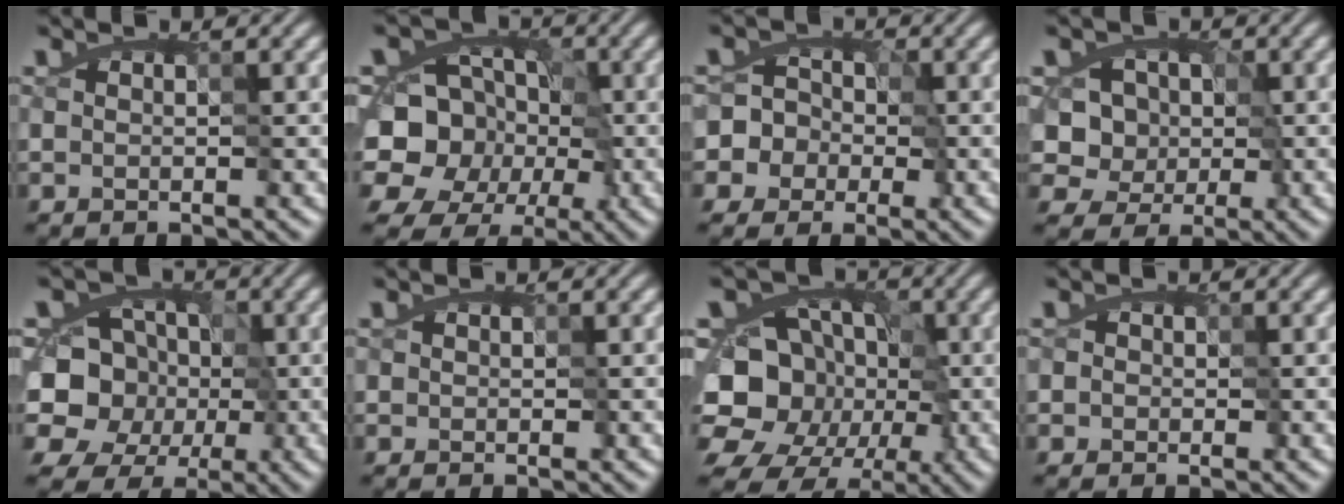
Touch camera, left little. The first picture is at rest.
{"total": 11.7, "force": [-3.6, 10.0, 4.8], "torque": [-0.075, 0.001, -0.084]}
{"total": 8.0, "force": [-2.8, 7.3, 1.8], "torque": [-0.039, 0.022, -0.086]}
{"total": 7.8, "force": [-1.1, 6.8, 3.6], "torque": [-0.043, 0.023, -0.051]}
{"total": 8.8, "force": [-2.6, 7.8, 3.2], "torque": [-0.036, 0.007, -0.071]}
{"total": 0.0}
{"total": 14.6, "force": [-5.0, 12.6, 5.5], "torque": [-0.097, -0.019, -0.102]}
{"total": 1.5, "force": [0.0, 1.4, 0.4], "torque": [-0.016, 0.006, 0.007]}